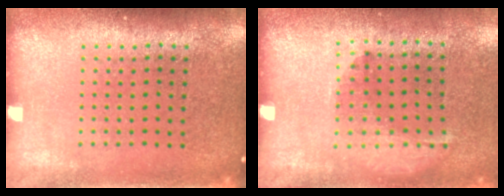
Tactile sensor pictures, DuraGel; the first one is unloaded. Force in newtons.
{"total": 1.4, "press": 0.9, "slide": 1.0}